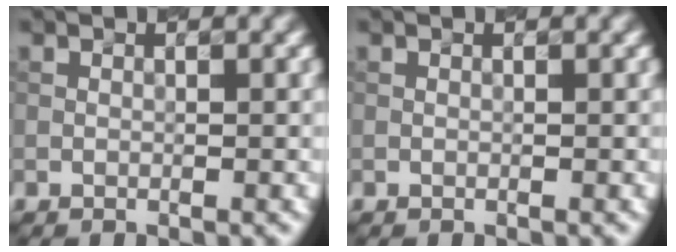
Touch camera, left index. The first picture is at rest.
{"total": 0.0}